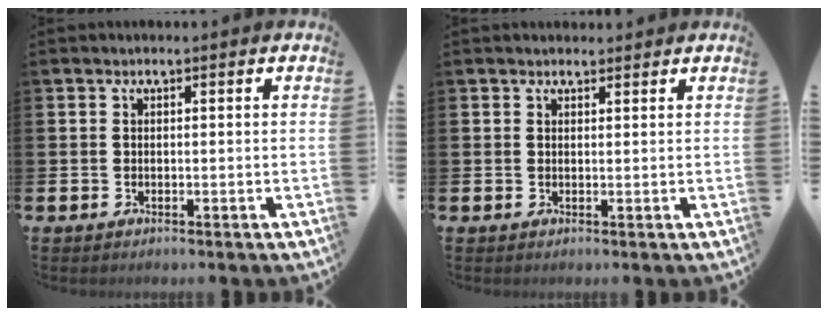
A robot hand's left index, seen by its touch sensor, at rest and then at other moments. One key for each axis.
{"total": 1.1, "fx": 1.0, "fy": 0.4, "fz": 0.1, "tx": 0.012, "ty": -0.001, "tz": 0.015}